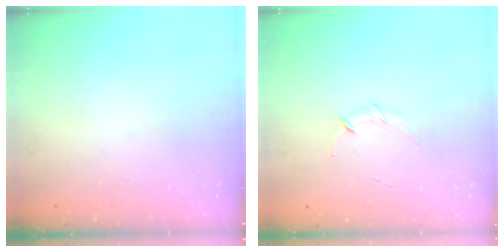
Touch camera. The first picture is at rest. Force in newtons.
{"total": 3.7, "press": 3.6, "slide": 1.1}